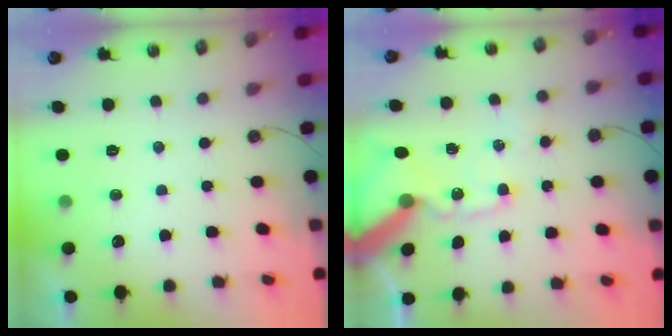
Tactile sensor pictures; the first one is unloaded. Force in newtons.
{"total": 15.2, "press": 15.0, "slide": 2.4}